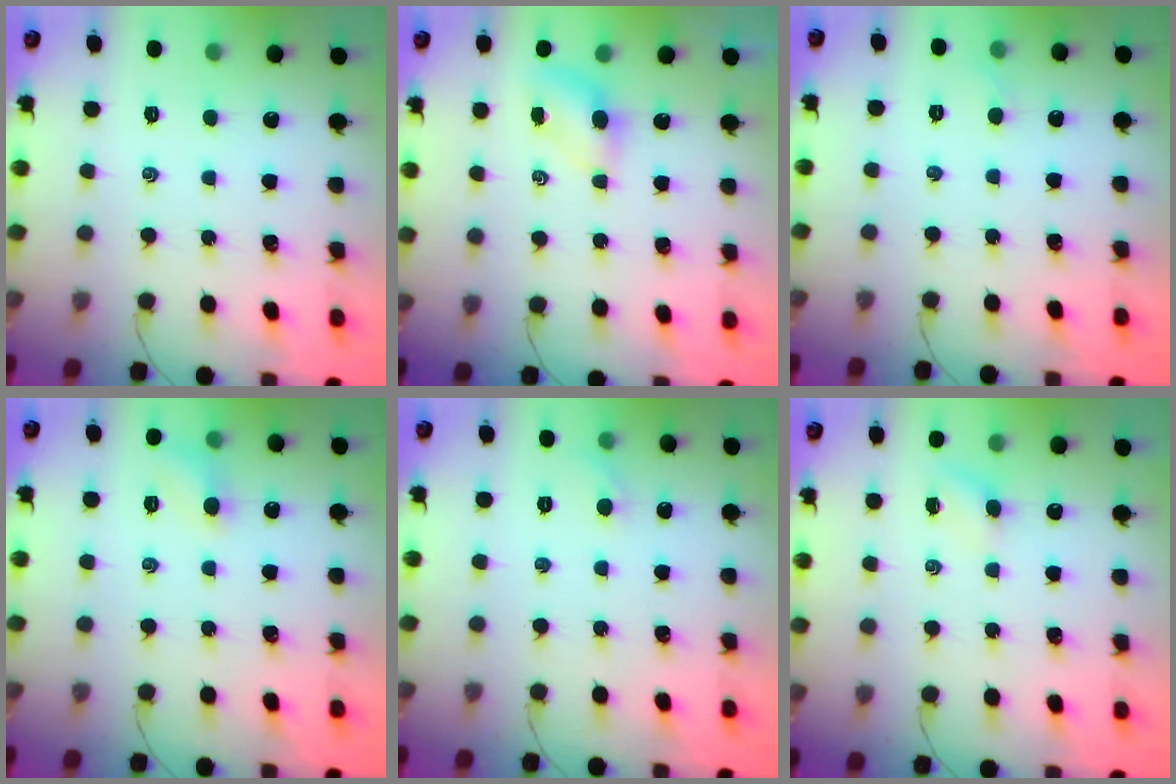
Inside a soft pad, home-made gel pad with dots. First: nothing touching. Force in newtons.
{"total": 4.7, "press": 4.7, "slide": 0.5}
{"total": 2.7, "press": 2.5, "slide": 0.9}
{"total": 6.1, "press": 6.0, "slide": 1.5}
{"total": 3.5, "press": 3.3, "slide": 1.1}
{"total": 3.6, "press": 3.5, "slide": 1.0}